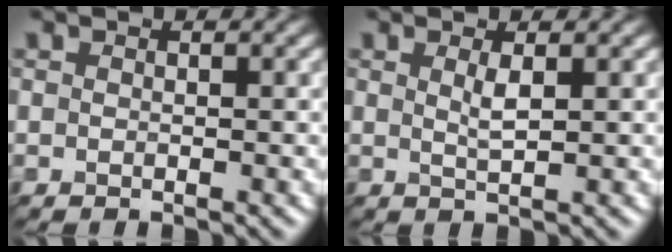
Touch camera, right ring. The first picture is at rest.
{"total": 1.0, "force": [0.0, -1.0, 0.1], "torque": [-0.038, 0.000, 0.022]}